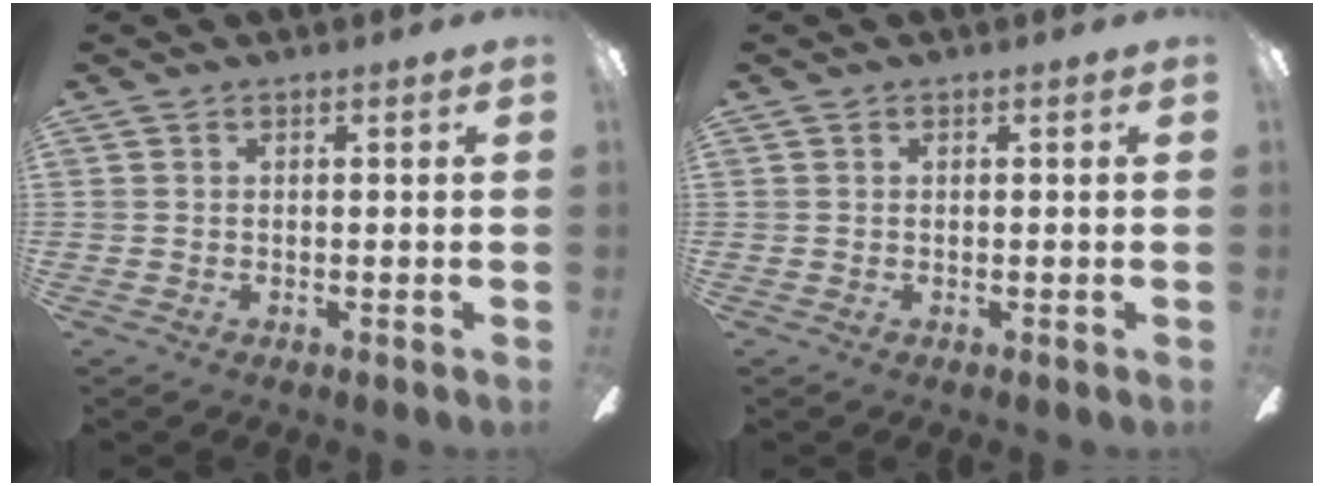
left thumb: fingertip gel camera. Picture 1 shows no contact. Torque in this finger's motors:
{"motor_torque": [0.01, 0.00, -0.10, -0.08, 0.00]}